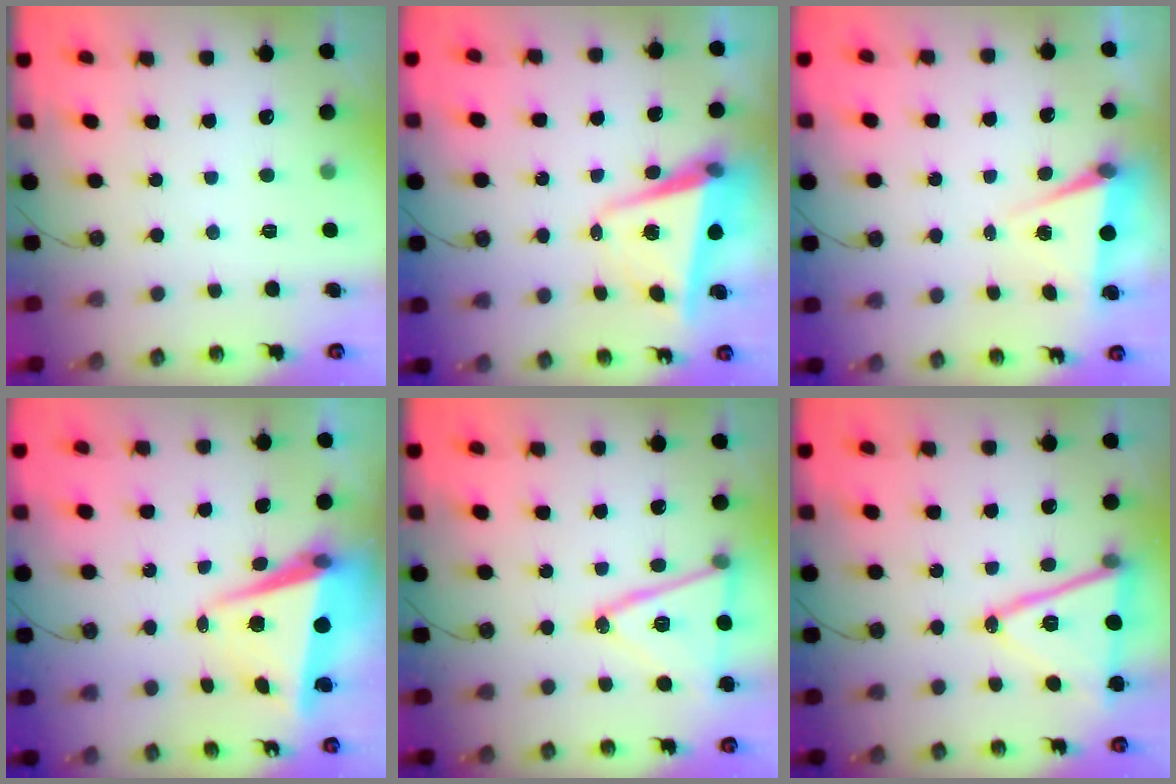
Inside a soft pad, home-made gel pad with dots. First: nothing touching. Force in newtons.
{"total": 7.1, "press": 6.9, "slide": 1.7}
{"total": 5.8, "press": 3.7, "slide": 4.5}
{"total": 7.3, "press": 7.1, "slide": 1.8}
{"total": 16.2, "press": 15.8, "slide": 3.6}
{"total": 16.4, "press": 16.0, "slide": 3.7}